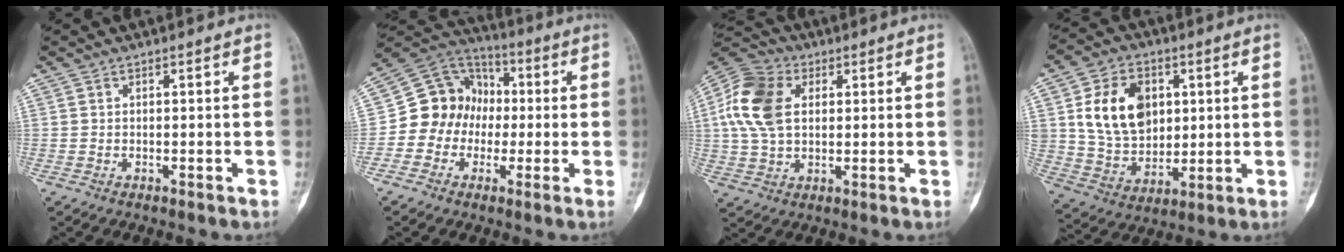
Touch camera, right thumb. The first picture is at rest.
{"total": 12.3, "force": [-1.1, 11.1, 5.1], "torque": [-0.046, 0.038, -0.034]}
{"total": 13.3, "force": [2.7, 9.0, 9.4], "torque": [-0.185, 0.013, 0.044]}
{"total": 15.5, "force": [3.8, 11.3, 9.9], "torque": [-0.137, -0.011, 0.077]}